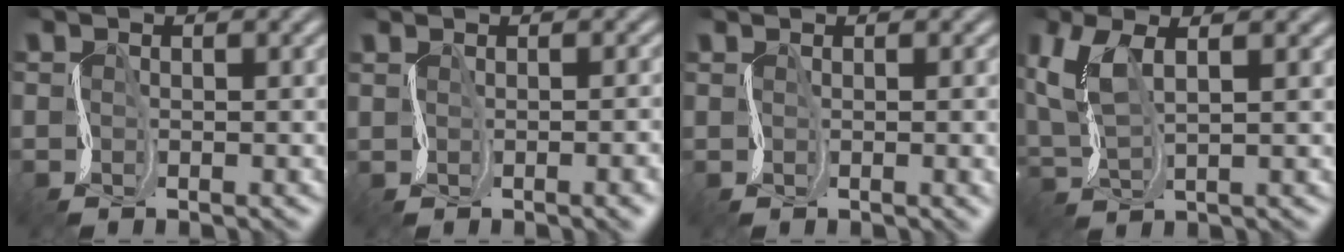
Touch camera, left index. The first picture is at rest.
{"total": 3.7, "force": [-0.4, 1.9, 3.1], "torque": [-0.007, 0.011, 0.006]}
{"total": 1.7, "force": [0.4, 0.8, 1.5], "torque": [-0.002, 0.004, 0.008]}
{"total": 5.2, "force": [2.7, 2.3, 3.8], "torque": [-0.110, 0.011, 0.051]}